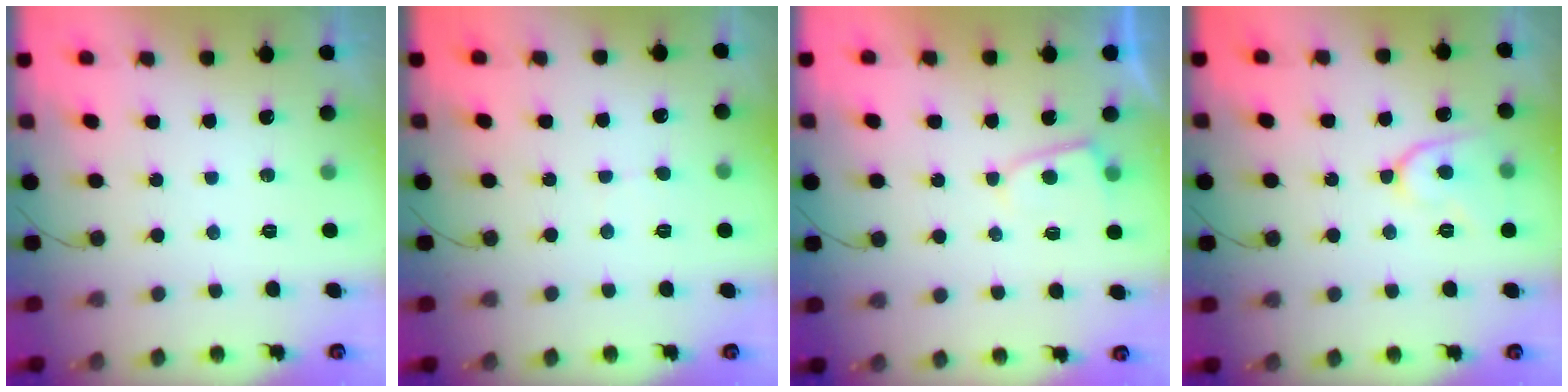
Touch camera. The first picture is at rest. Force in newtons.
{"total": 2.9, "press": 2.9, "slide": 0.3}
{"total": 3.0, "press": 2.9, "slide": 0.3}
{"total": 9.5, "press": 9.4, "slide": 1.1}